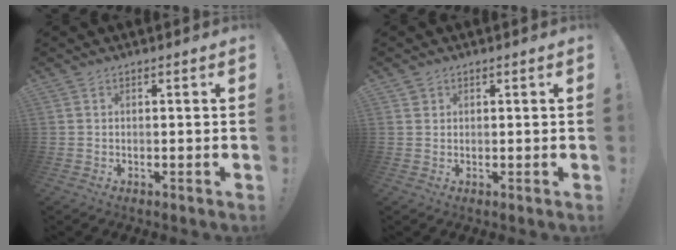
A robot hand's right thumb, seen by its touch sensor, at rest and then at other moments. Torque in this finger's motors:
{"motor_torque": [0.00, 0.16, 0.17, -0.03, -0.02]}